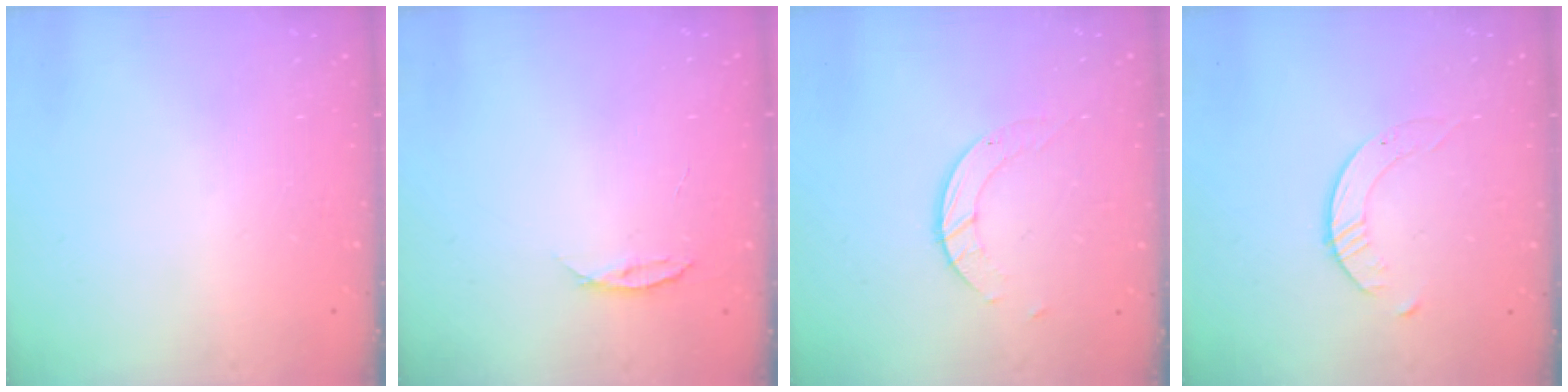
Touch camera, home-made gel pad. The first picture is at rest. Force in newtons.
{"total": 4.0, "press": 4.0, "slide": 0.4}
{"total": 3.0, "press": 3.0, "slide": 0.3}
{"total": 2.6, "press": 2.6, "slide": 0.3}